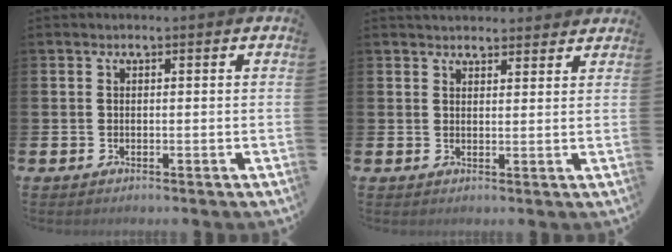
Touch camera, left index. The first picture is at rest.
{"total": 2.9, "force": [2.8, 0.7, 0.0], "torque": [0.003, -0.013, 0.051]}